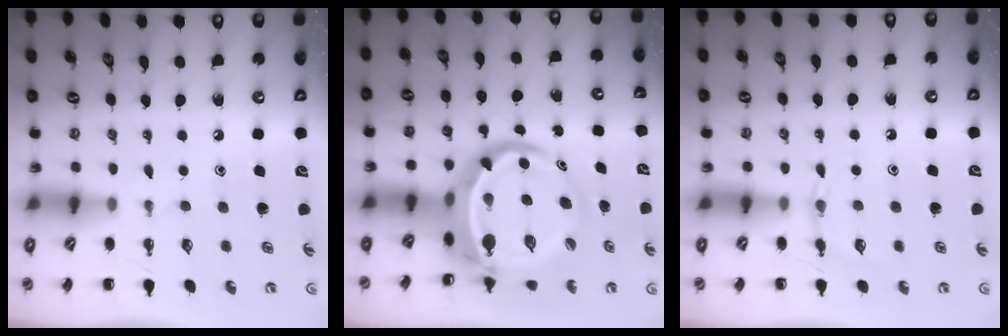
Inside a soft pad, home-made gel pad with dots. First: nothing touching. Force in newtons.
{"total": 11.2, "press": 10.8, "slide": 3.0}
{"total": 5.1, "press": 4.9, "slide": 1.5}